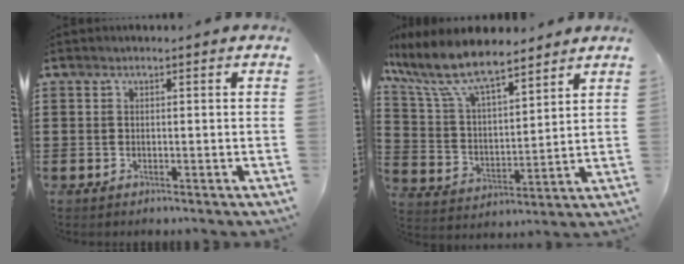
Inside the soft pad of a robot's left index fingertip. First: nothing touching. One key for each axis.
{"total": 10.2, "fx": 8.3, "fy": 2.6, "fz": 5.3, "tx": -0.137, "ty": -0.032, "tz": 0.145}